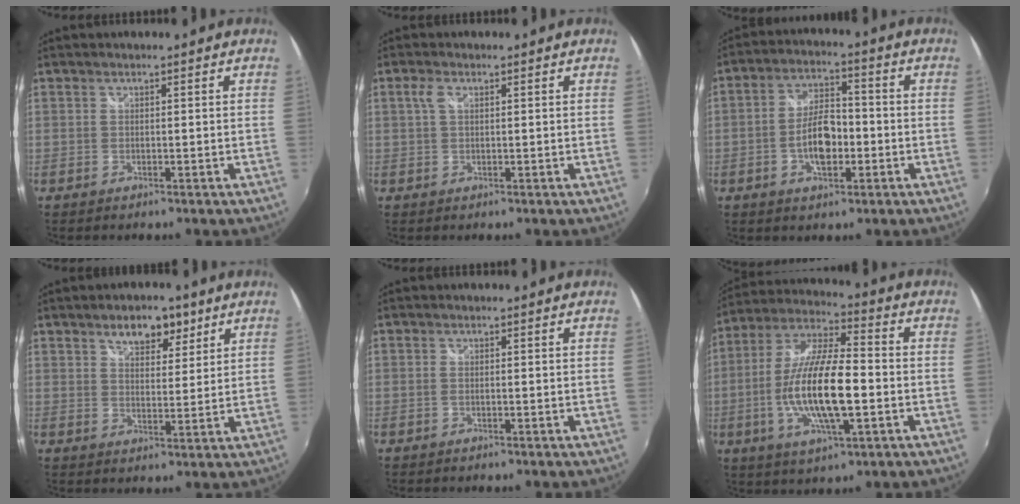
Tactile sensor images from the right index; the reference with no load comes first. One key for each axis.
{"total": 1.9, "fx": 0.5, "fy": 0.9, "fz": 1.6, "tx": -0.034, "ty": 0.003, "tz": 0.008}
{"total": 5.5, "fx": -2.5, "fy": 3.8, "fz": 3.1, "tx": -0.057, "ty": 0.013, "tz": -0.037}
{"total": 7.0, "fx": 4.4, "fy": 3.7, "fz": 4.0, "tx": -0.059, "ty": 0.010, "tz": 0.071}
{"total": 0.6, "fx": -0.1, "fy": 0.1, "fz": 0.5, "tx": -0.013, "ty": 0.000, "tz": -0.005}
{"total": 16.7, "fx": -3.3, "fy": 4.7, "fz": 15.6, "tx": -0.308, "ty": -0.007, "tz": -0.060}